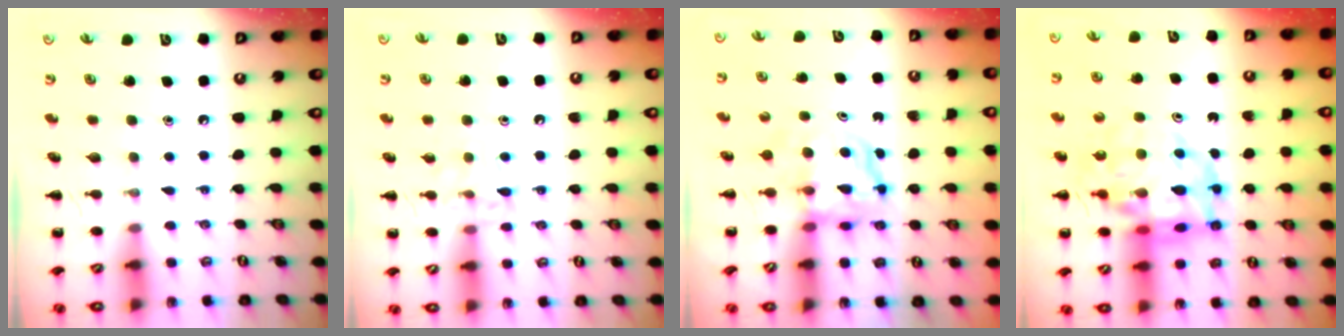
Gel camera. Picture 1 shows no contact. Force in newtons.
{"total": 7.6, "press": 7.5, "slide": 1.0}
{"total": 3.9, "press": 3.9, "slide": 0.4}
{"total": 17.9, "press": 17.4, "slide": 4.5}